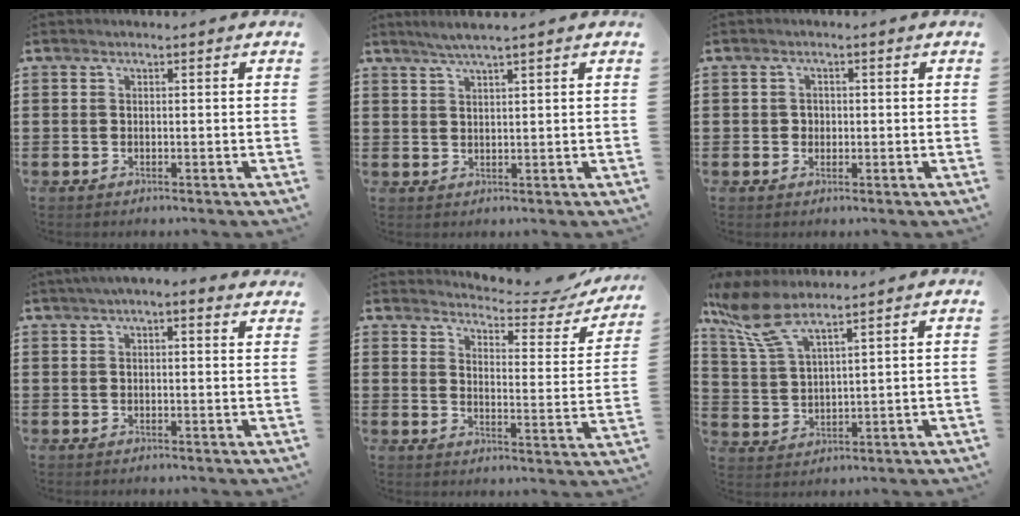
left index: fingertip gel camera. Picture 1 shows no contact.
{"total": 2.2, "force": [1.8, 0.0, 1.2], "torque": [-0.027, 0.003, 0.034]}
{"total": 1.3, "force": [0.1, 1.2, 0.3], "torque": [-0.011, 0.006, 0.002]}
{"total": 2.5, "force": [1.7, 0.5, 1.8], "torque": [-0.039, 0.007, 0.029]}
{"total": 3.9, "force": [3.7, 0.4, 1.1], "torque": [-0.031, -0.035, 0.055]}
{"total": 8.2, "force": [6.2, 2.1, 4.9], "torque": [-0.129, -0.018, 0.109]}